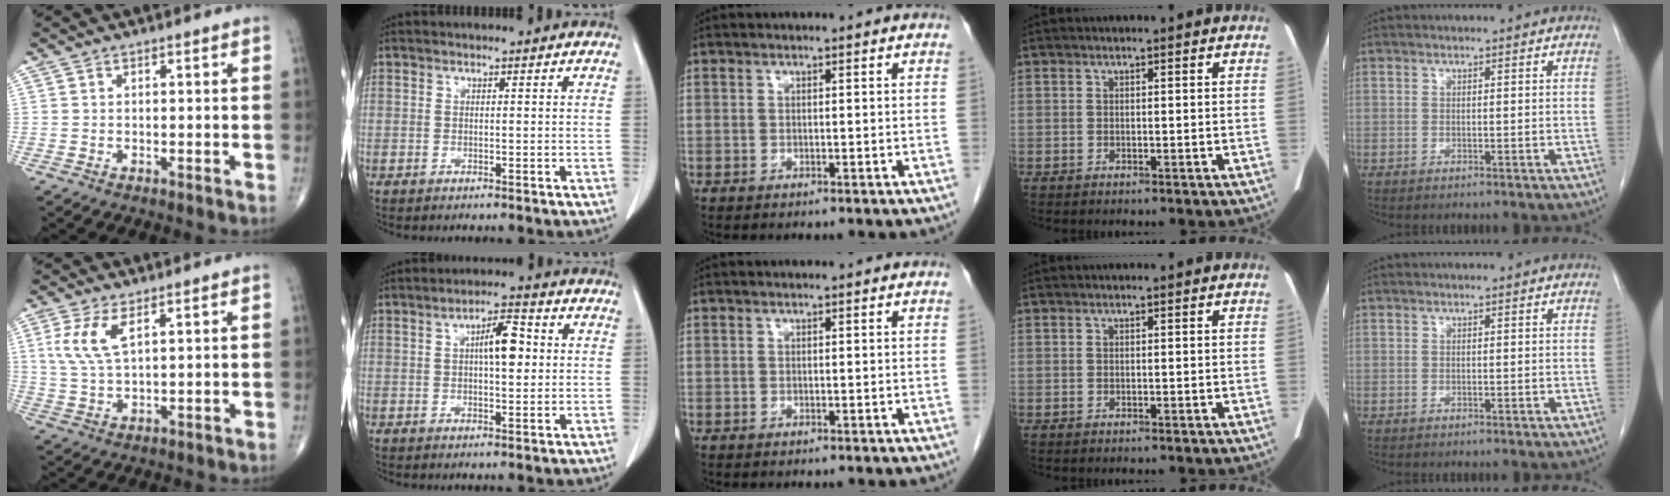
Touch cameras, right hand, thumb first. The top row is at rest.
{"thumb": {"total": 6.9, "force": [2.7, 2.7, 5.8], "torque": [-0.133, -0.003, 0.063]}, "index": {"total": 5.9, "force": [1.0, 1.8, 5.5], "torque": [-0.091, 0.012, 0.015]}}